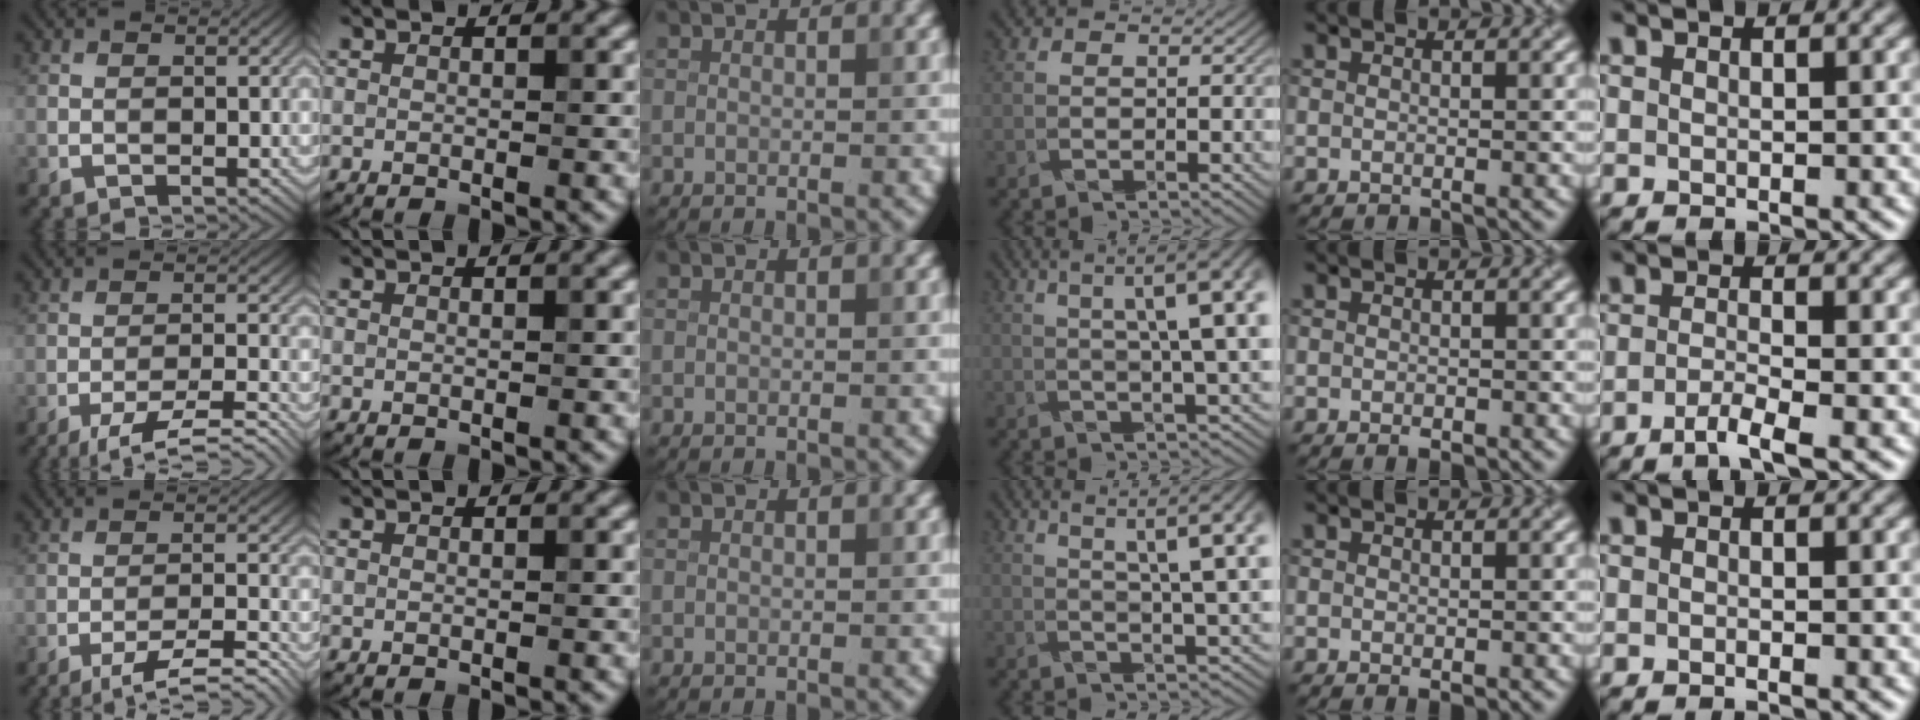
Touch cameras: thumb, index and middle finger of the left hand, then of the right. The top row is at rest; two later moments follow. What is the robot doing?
{"motion": "pour", "object": "sugar"}